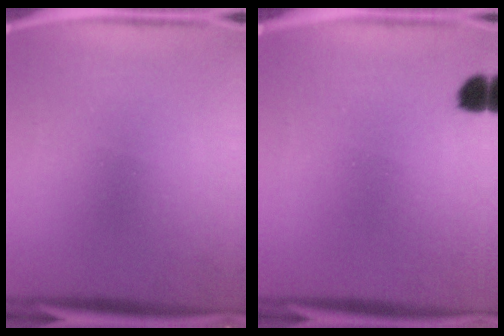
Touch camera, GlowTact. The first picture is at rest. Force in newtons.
{"total": 2.8}